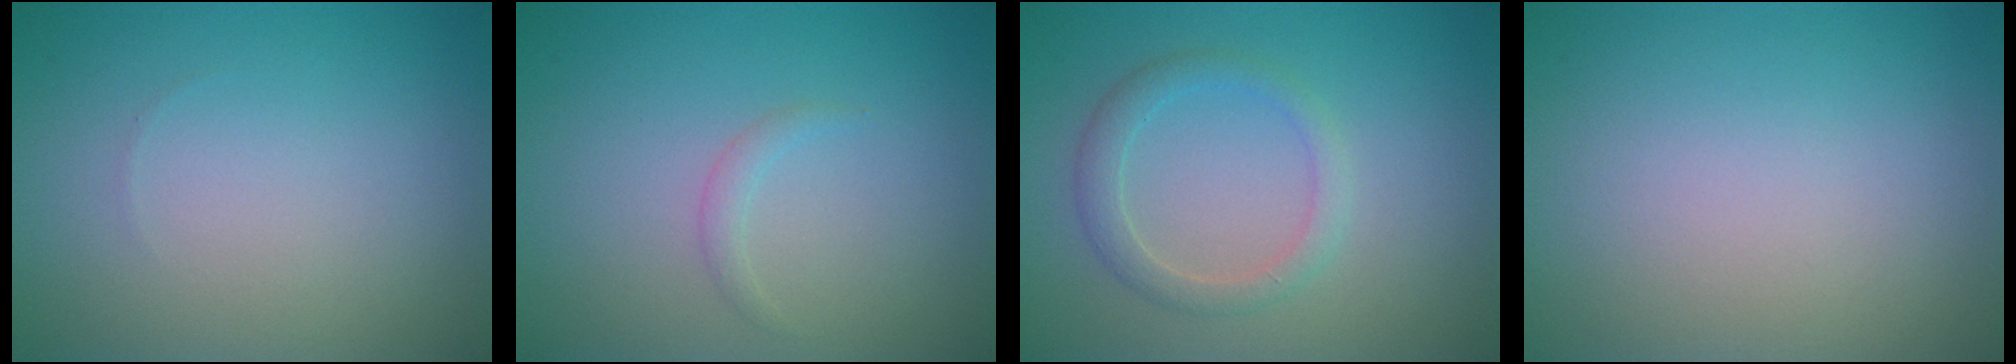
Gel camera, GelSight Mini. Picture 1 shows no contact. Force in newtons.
{"total": 0.9, "press": 0.9, "slide": 0.0}
{"total": 2.2, "press": 2.2, "slide": 0.0}
{"total": 0.0}